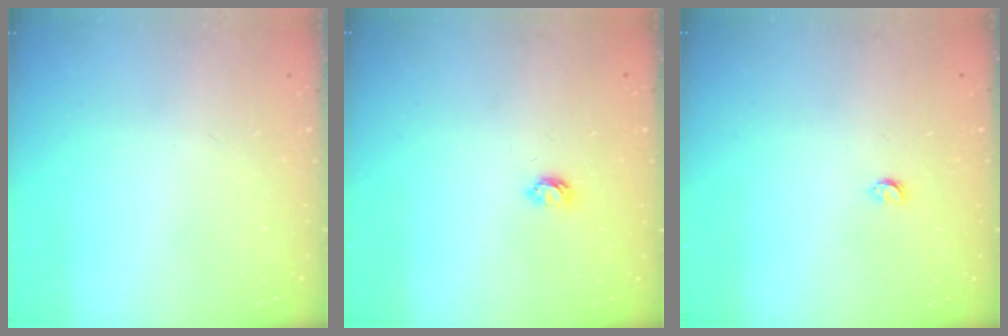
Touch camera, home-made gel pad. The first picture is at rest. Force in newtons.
{"total": 4.2, "press": 4.2, "slide": 0.5}
{"total": 2.9, "press": 2.8, "slide": 0.5}